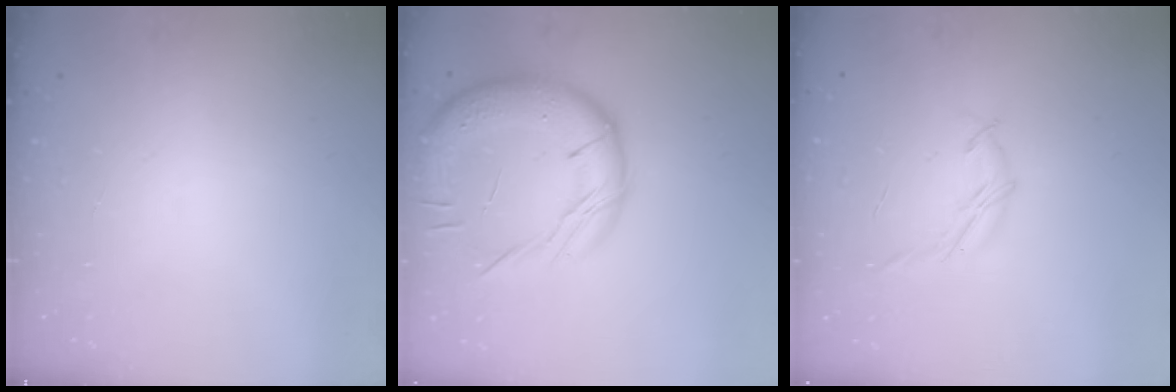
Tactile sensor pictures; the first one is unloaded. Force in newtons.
{"total": 20.3, "press": 20.2, "slide": 2.1}
{"total": 6.6, "press": 6.5, "slide": 1.3}